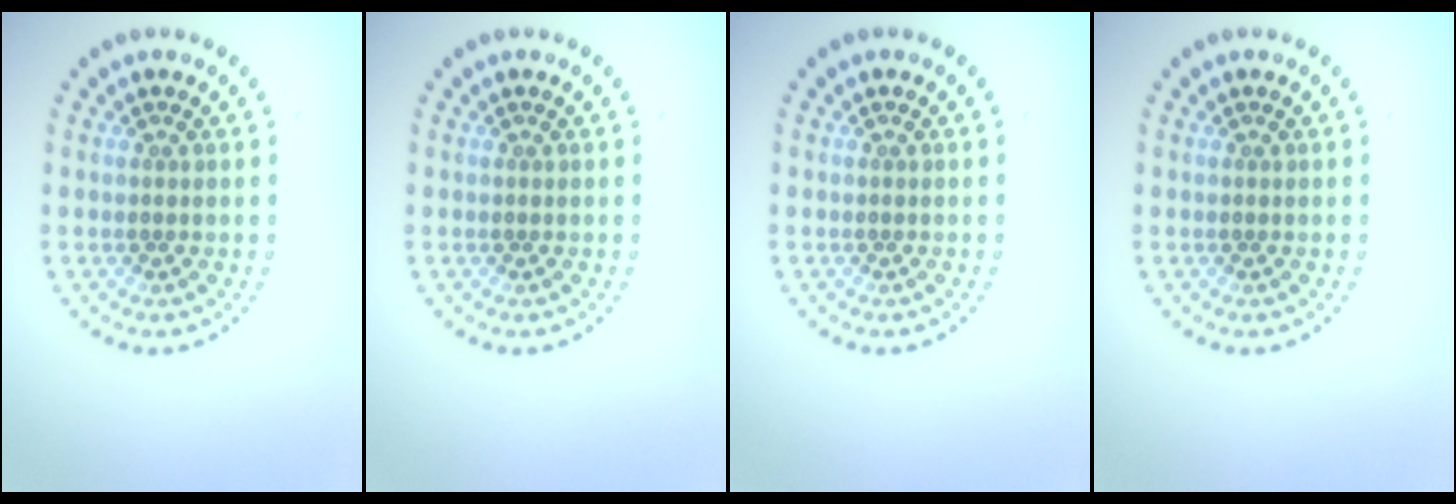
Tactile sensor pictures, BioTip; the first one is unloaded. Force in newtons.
{"total": 0.0}
{"total": 0.0}
{"total": 0.0}